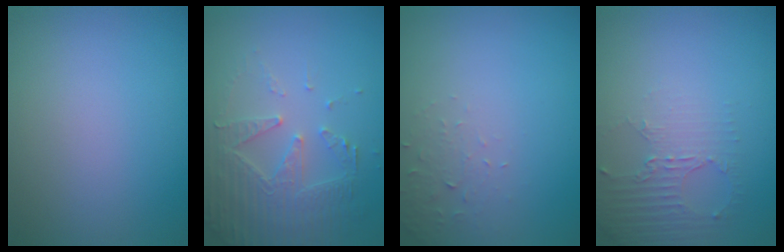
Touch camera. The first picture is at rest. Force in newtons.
{"total": 5.2, "press": 3.7, "slide": 3.6}
{"total": 1.6, "press": 1.6, "slide": 0.4}
{"total": 2.5, "press": 1.7, "slide": 1.8}